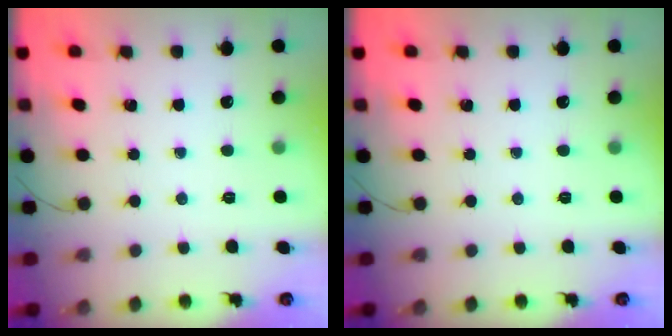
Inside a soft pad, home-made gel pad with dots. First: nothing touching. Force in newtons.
{"total": 0.0}